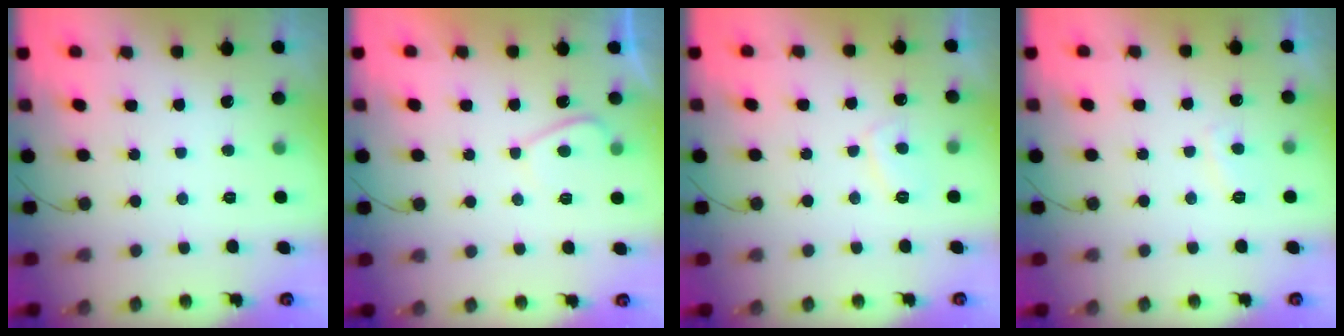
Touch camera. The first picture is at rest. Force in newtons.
{"total": 2.5, "press": 2.3, "slide": 0.8}
{"total": 3.5, "press": 3.4, "slide": 0.7}
{"total": 2.8, "press": 2.7, "slide": 0.6}